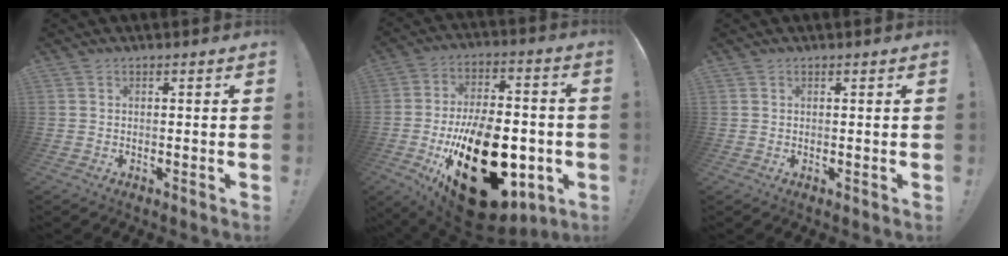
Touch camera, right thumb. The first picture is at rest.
{"total": 32.4, "force": [-9.9, 17.7, 25.3], "torque": [-0.420, 0.057, -0.133]}
{"total": 0.6, "force": [0.3, 0.5, -0.1], "torque": [0.008, -0.002, 0.006]}